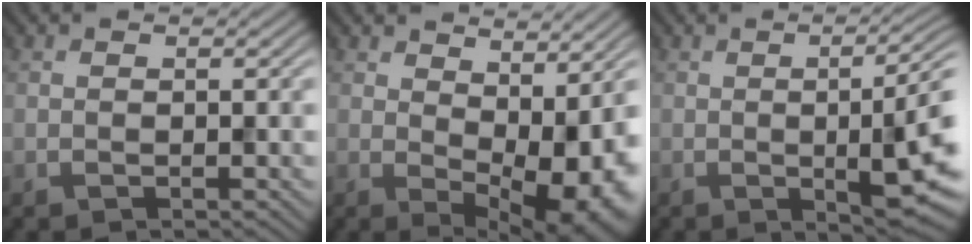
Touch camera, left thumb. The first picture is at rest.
{"total": 12.0, "force": [1.2, 5.9, 10.4], "torque": [-0.132, -0.010, 0.041]}
{"total": 9.1, "force": [-0.4, 2.5, 8.7], "torque": [-0.122, -0.007, -0.005]}